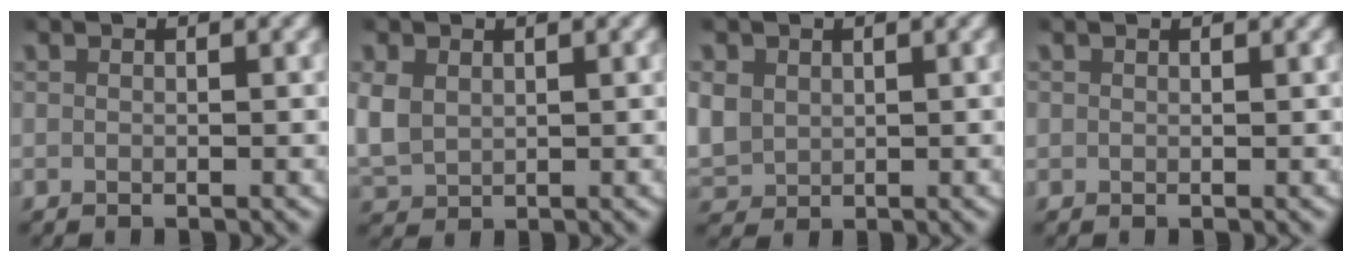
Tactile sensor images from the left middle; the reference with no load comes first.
{"total": 5.1, "force": [0.7, 4.5, 2.3], "torque": [-0.081, -0.007, 0.021]}
{"total": 4.6, "force": [0.7, 4.1, 1.9], "torque": [-0.067, -0.009, 0.024]}
{"total": 0.6, "force": [0.5, 0.4, 0.1], "torque": [0.000, -0.001, 0.008]}